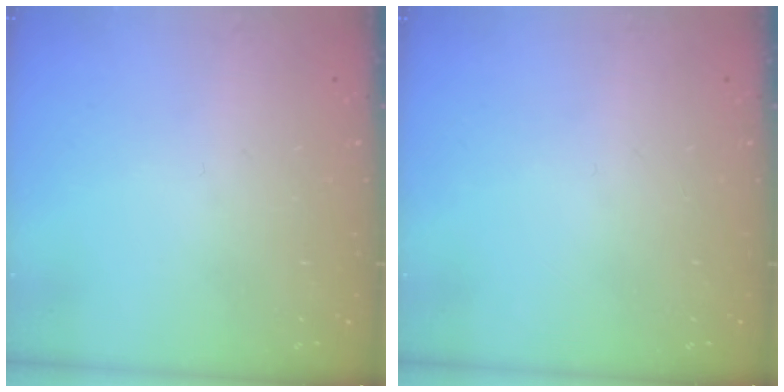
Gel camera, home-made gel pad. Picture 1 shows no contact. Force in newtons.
{"total": 0.0}